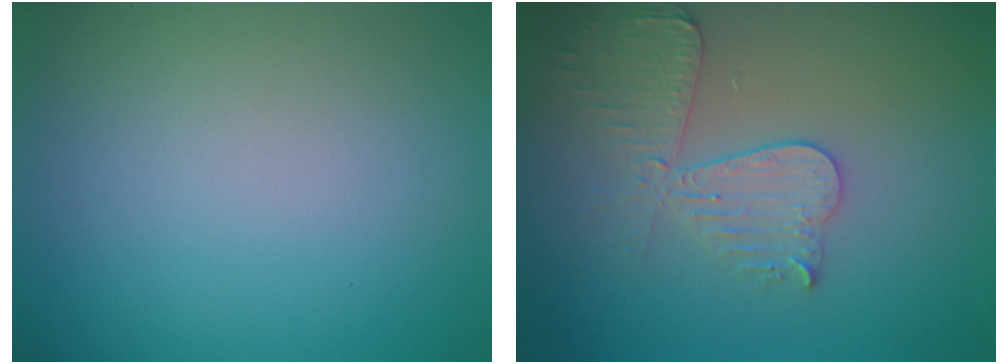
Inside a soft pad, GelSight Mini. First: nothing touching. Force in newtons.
{"total": 3.6, "press": 3.6, "slide": 0.5}